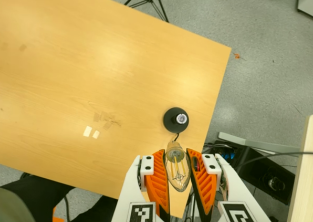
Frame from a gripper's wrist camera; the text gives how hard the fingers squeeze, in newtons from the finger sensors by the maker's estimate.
{"total": 21.6, "left": 24.2, "right": 19.0}